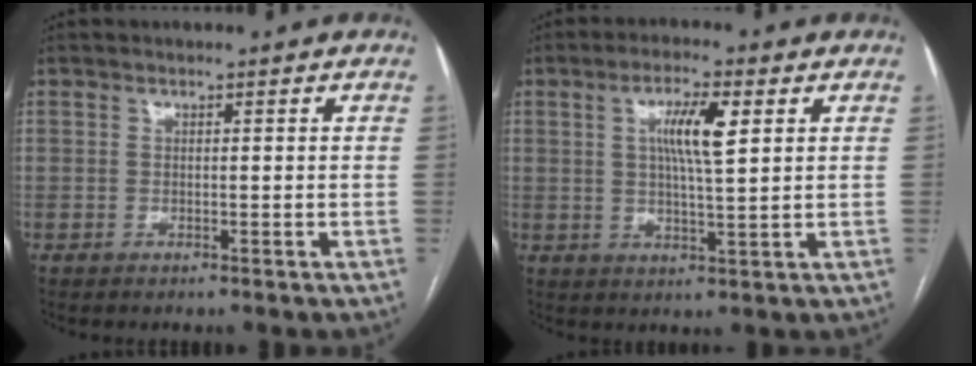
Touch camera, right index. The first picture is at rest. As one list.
[{"total": 6.8, "force": [2.0, 0.9, 6.4], "torque": [-0.118, 0.005, 0.035]}]